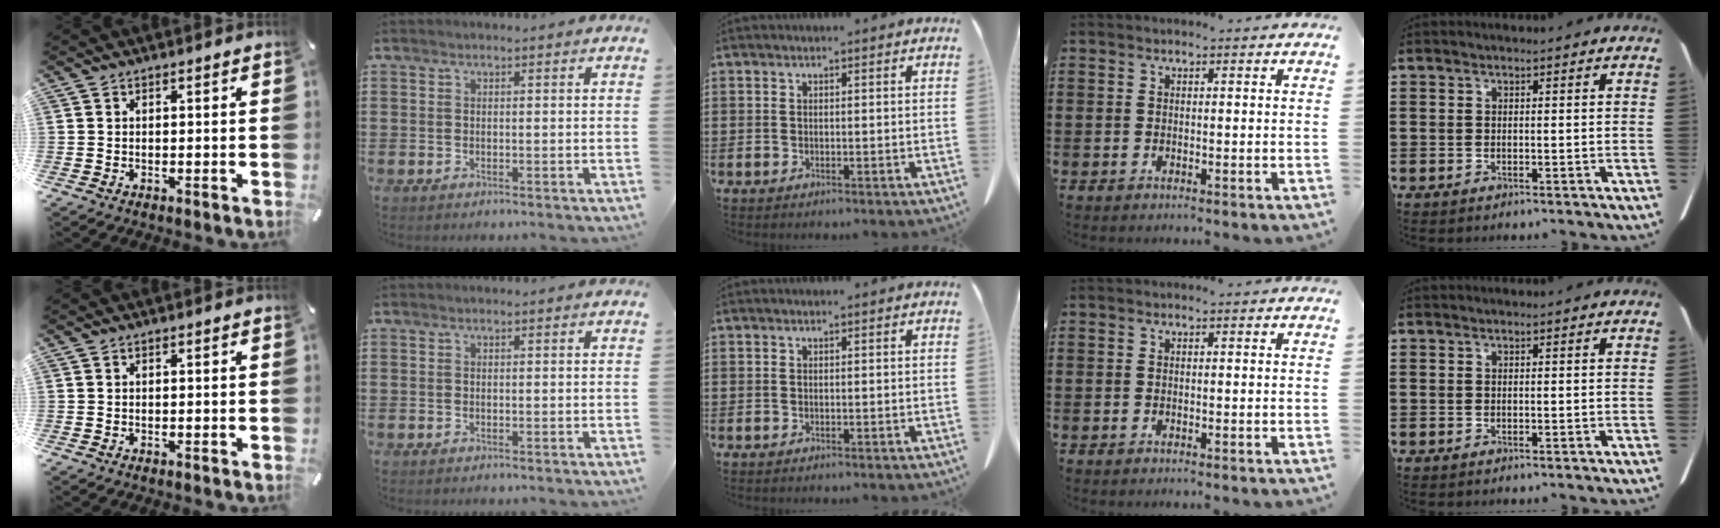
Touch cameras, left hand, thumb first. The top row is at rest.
{}